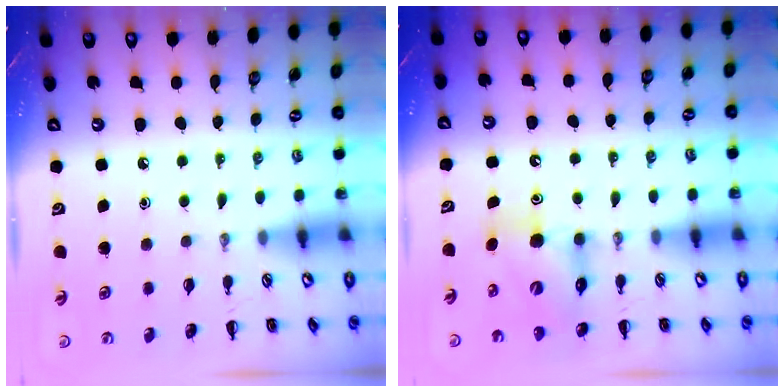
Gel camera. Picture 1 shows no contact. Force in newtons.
{"total": 7.0, "press": 6.9, "slide": 0.9}